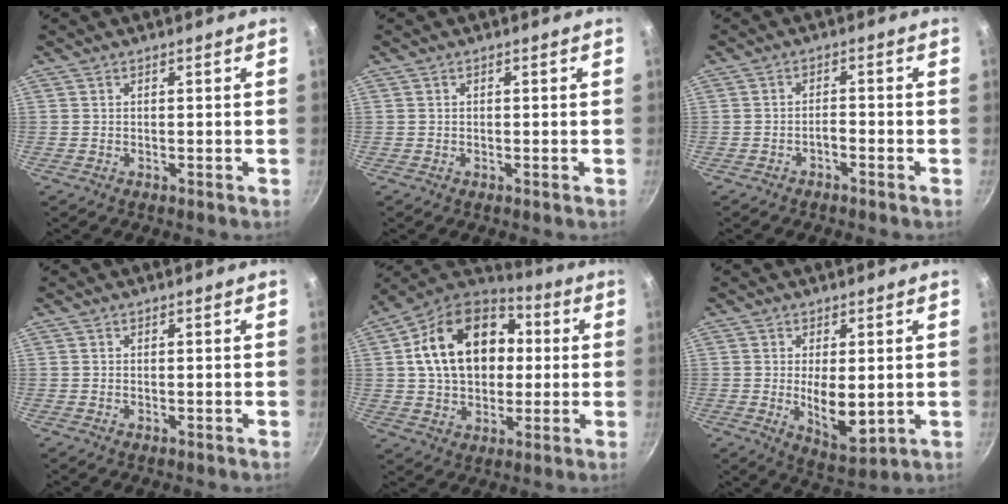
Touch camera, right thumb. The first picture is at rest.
{"total": 0.0}
{"total": 1.8, "force": [-1.4, 0.5, 1.1], "torque": [-0.014, 0.017, -0.023]}
{"total": 0.0}
{"total": 21.3, "force": [3.4, 15.2, 14.5], "torque": [-0.218, 0.029, 0.048]}
{"total": 8.6, "force": [-0.2, 3.8, 7.7], "torque": [-0.121, -0.021, 0.010]}